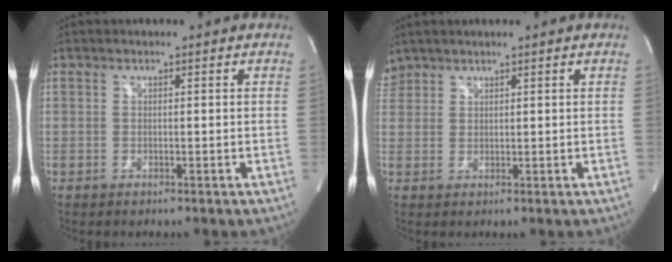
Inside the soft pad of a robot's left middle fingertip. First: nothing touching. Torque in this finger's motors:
{"motor_torque": [-0.05, -0.30, -0.11, -0.08]}